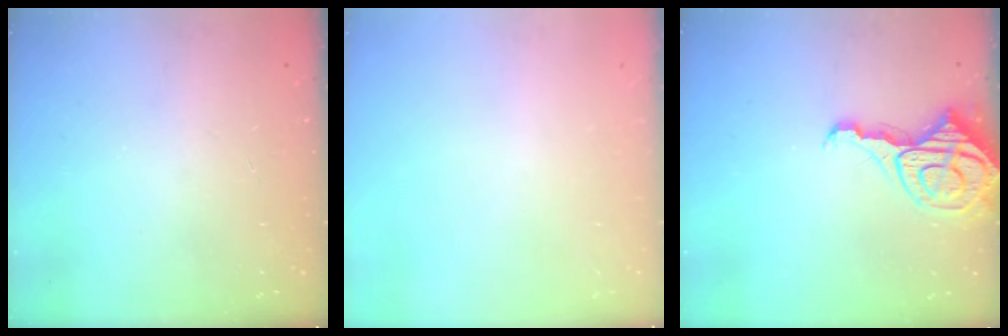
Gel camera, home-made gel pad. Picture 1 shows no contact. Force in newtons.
{"total": 0.0}
{"total": 12.5, "press": 12.4, "slide": 1.4}